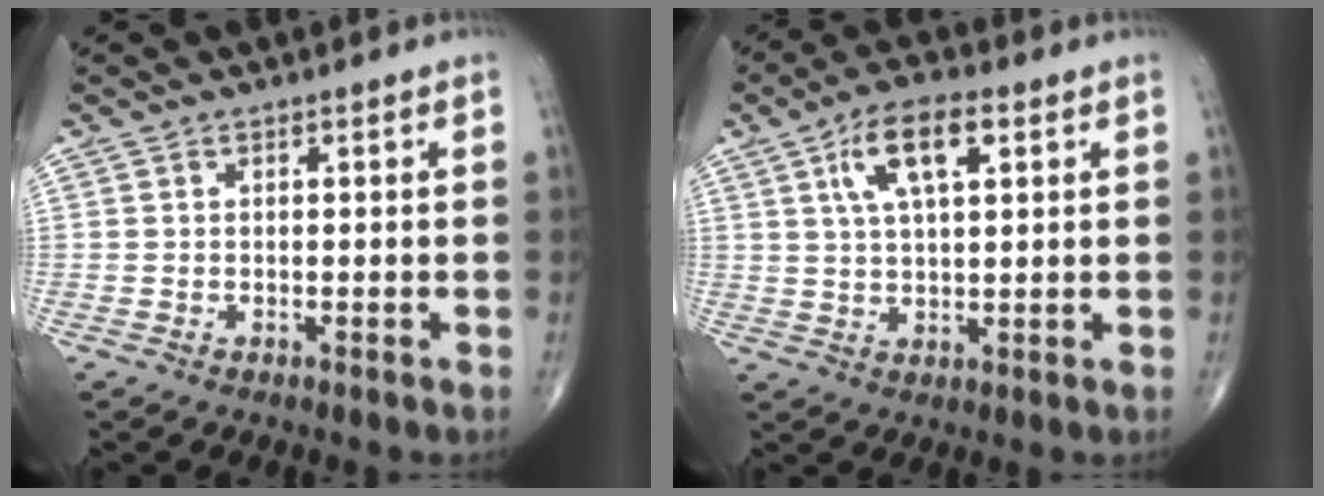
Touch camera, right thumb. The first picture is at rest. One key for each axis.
{"total": 9.9, "fx": 3.8, "fy": 4.1, "fz": 8.1, "tx": -0.143, "ty": 0.001, "tz": 0.067}